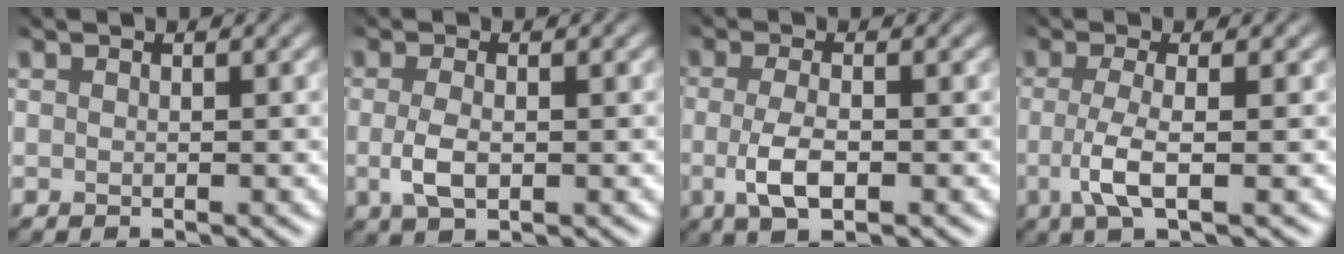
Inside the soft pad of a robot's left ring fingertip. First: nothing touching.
{"total": 2.3, "force": [-1.0, 0.6, 2.0], "torque": [-0.050, -0.002, -0.007]}
{"total": 3.5, "force": [-1.6, 0.9, 2.9], "torque": [-0.064, -0.007, -0.021]}
{"total": 3.6, "force": [-1.5, 0.8, 3.1], "torque": [-0.067, -0.008, -0.022]}